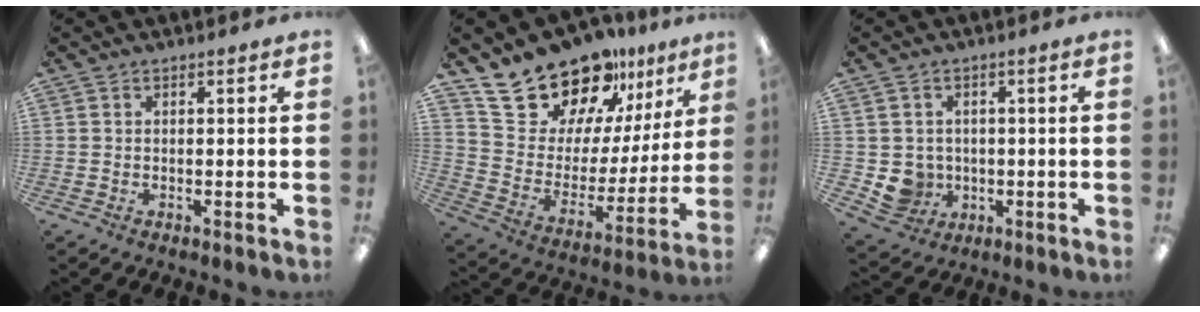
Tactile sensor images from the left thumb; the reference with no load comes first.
{"total": 22.2, "force": [18.4, 10.0, 7.3], "torque": [-0.129, -0.139, 0.334]}
{"total": 5.7, "force": [0.0, 5.6, 1.3], "torque": [-0.025, 0.002, 0.007]}